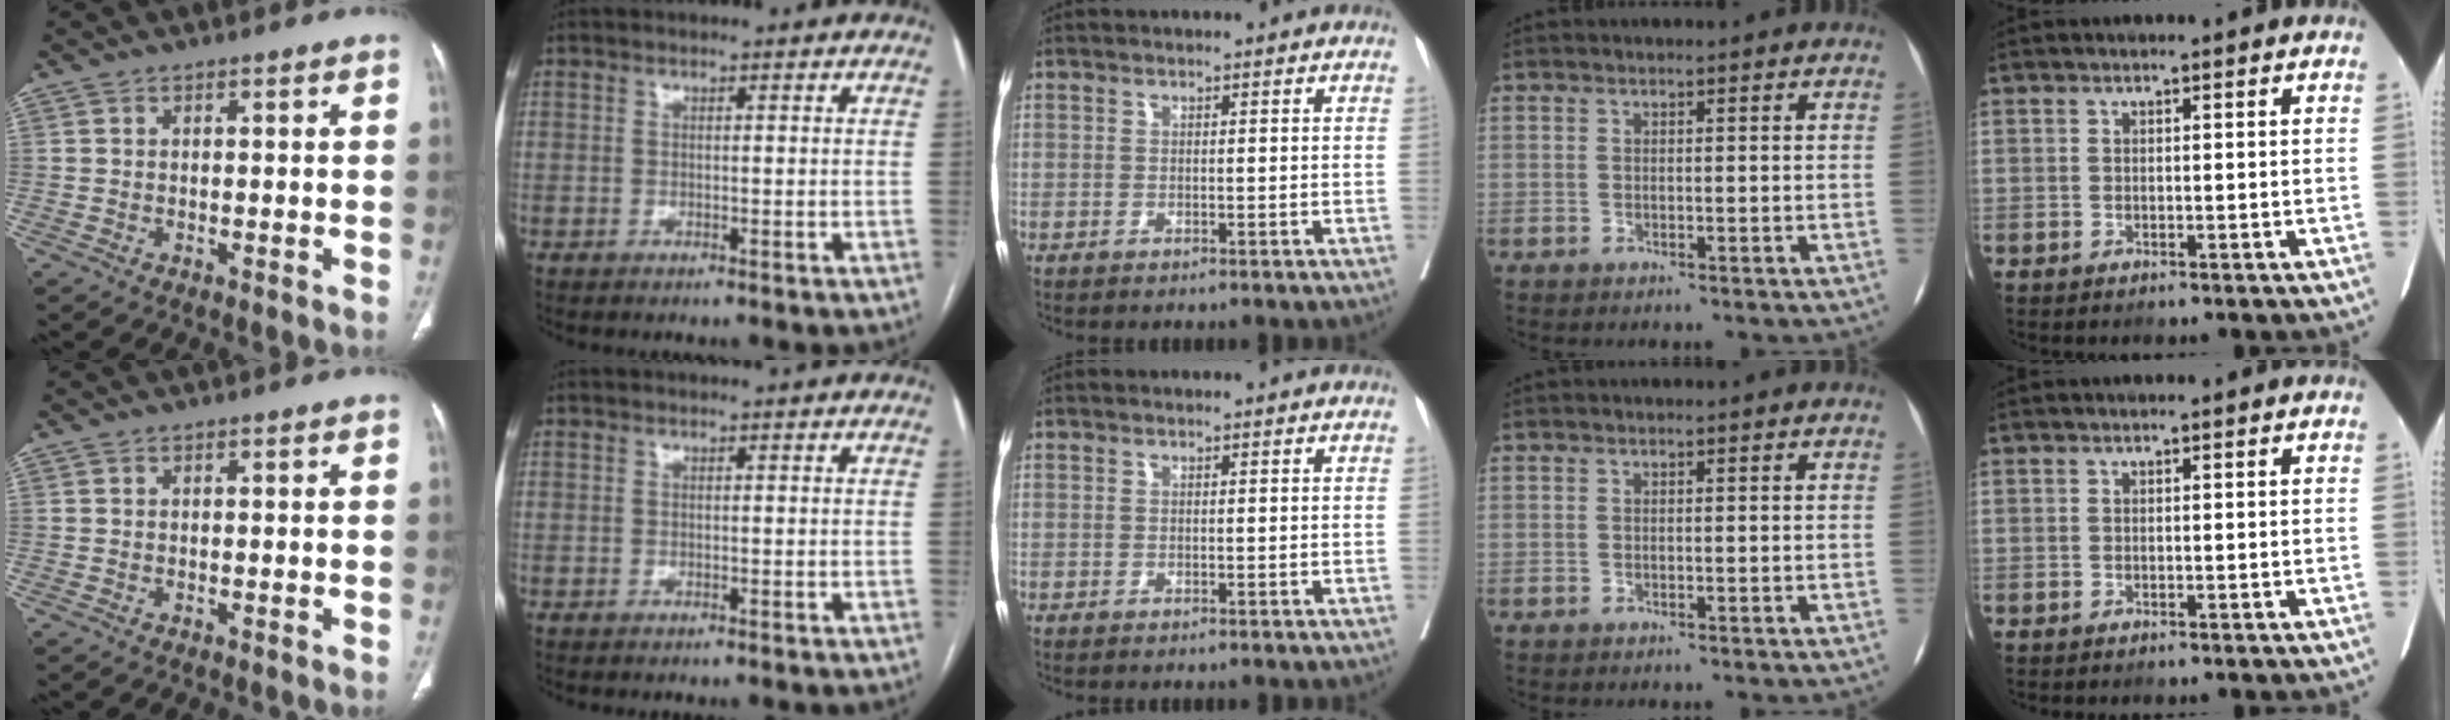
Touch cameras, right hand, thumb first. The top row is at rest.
{}